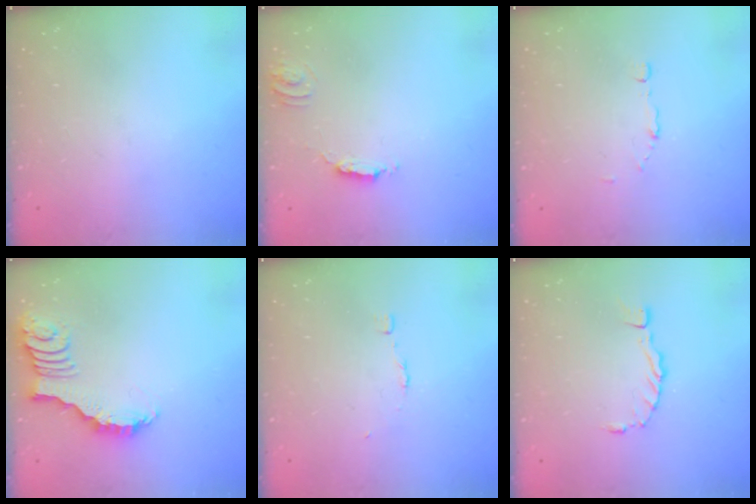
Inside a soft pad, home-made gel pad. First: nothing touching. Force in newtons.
{"total": 2.2, "press": 2.2, "slide": 0.1}
{"total": 3.3, "press": 3.2, "slide": 0.8}
{"total": 2.4, "press": 2.4, "slide": 0.4}
{"total": 2.7, "press": 2.7, "slide": 0.2}
{"total": 0.0}